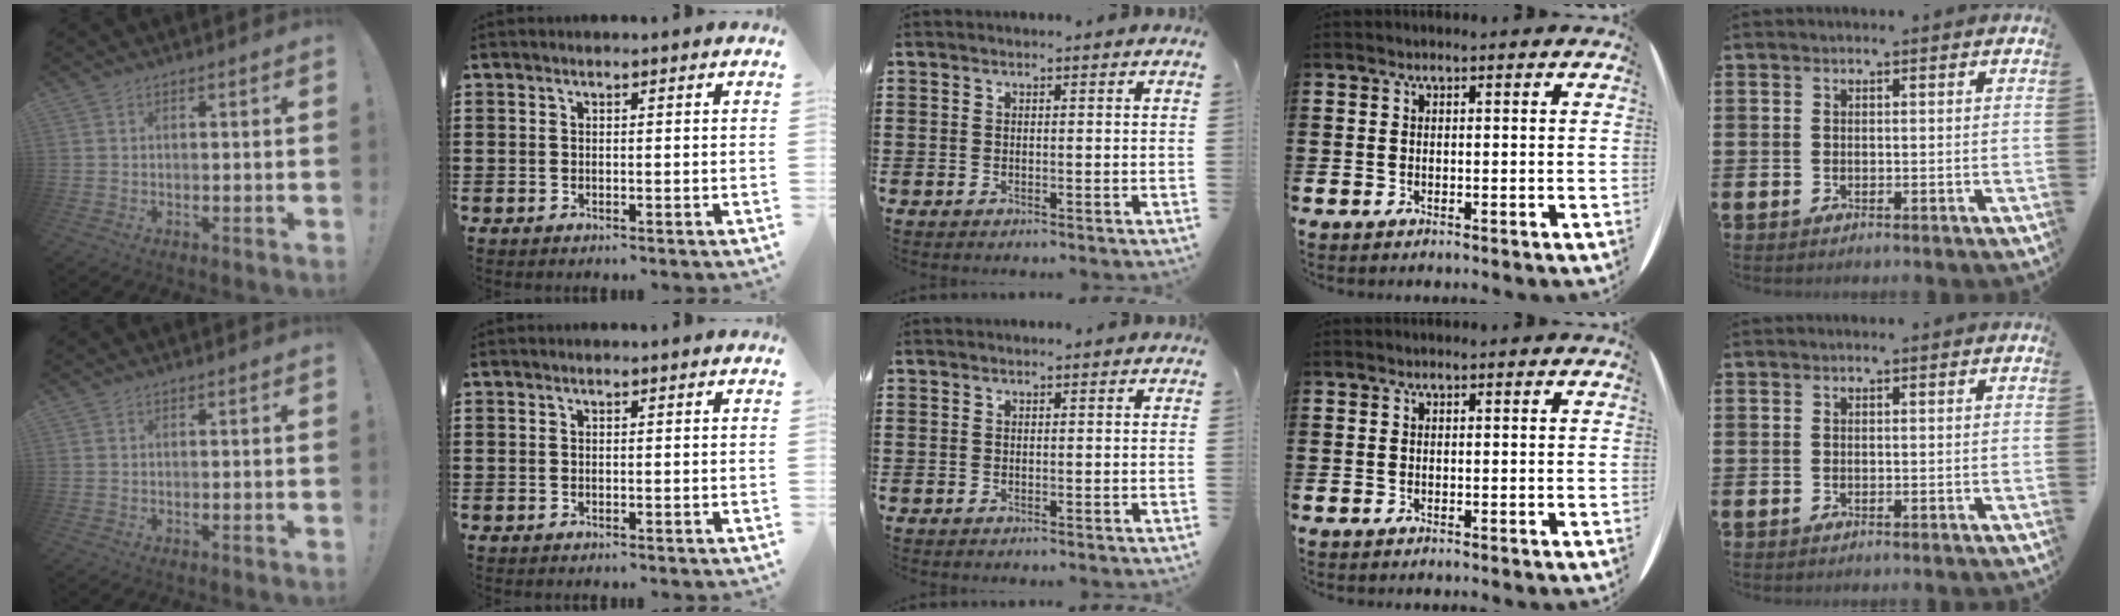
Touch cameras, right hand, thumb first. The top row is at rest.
{}